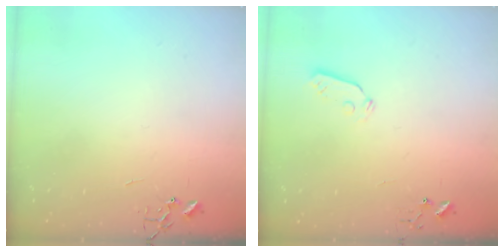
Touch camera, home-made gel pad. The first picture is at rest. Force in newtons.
{"total": 3.6, "press": 3.6, "slide": 0.6}